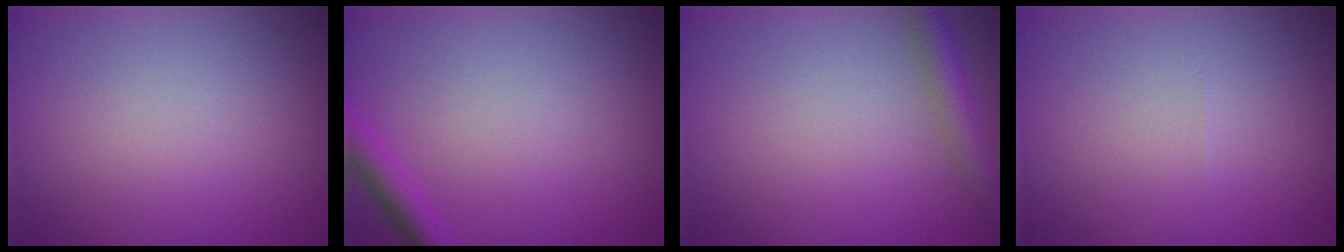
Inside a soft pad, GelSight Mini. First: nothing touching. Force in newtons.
{"total": 2.0, "press": 2.0, "slide": 0.1}
{"total": 2.7, "press": 2.7, "slide": 0.1}
{"total": 0.0}